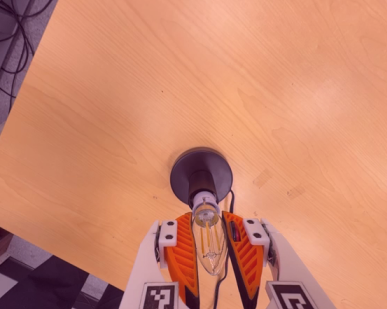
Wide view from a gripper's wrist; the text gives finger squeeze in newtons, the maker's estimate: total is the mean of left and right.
{"total": 10.4, "left": 9.8, "right": 11.0}